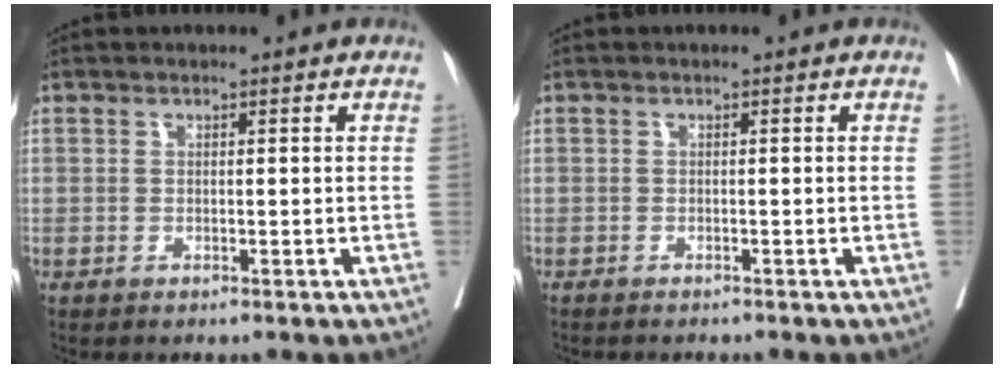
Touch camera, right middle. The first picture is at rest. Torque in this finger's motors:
{"motor_torque": [-0.23, 0.15, -0.02, 0.01]}